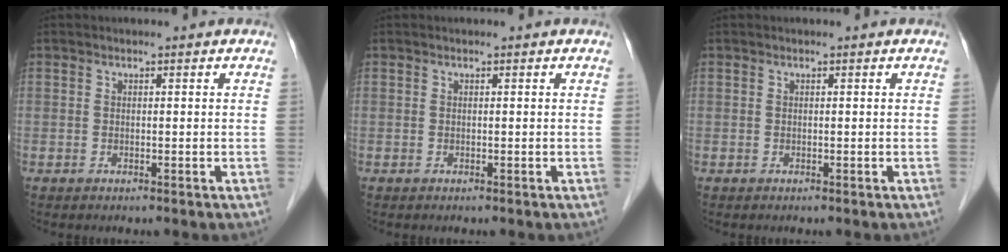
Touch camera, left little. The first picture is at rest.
{"total": 0.0}
{"total": 0.0}